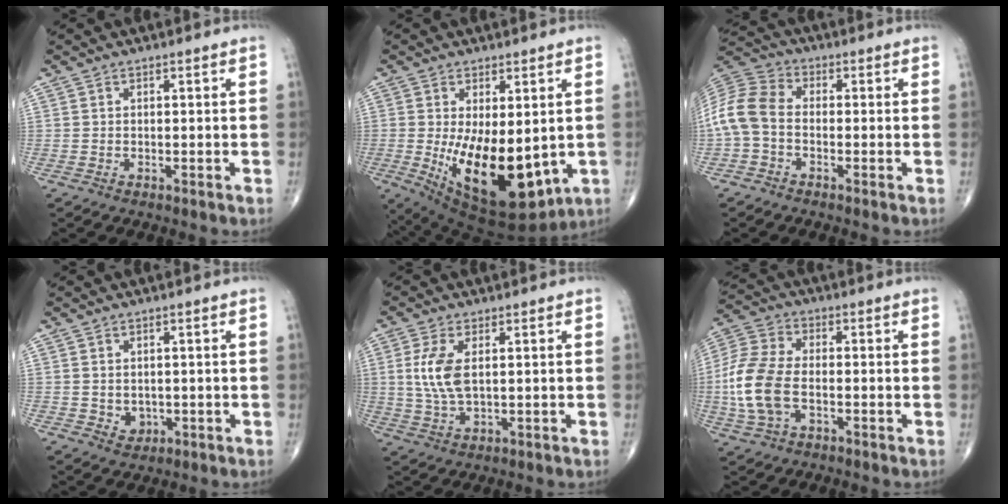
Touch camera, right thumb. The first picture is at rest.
{"total": 17.4, "force": [-2.2, 8.3, 15.1], "torque": [-0.236, -0.031, -0.005]}
{"total": 9.0, "force": [-1.5, 6.0, 6.5], "torque": [-0.135, 0.026, -0.046]}
{"total": 2.5, "force": [-0.2, 2.1, 1.3], "torque": [-0.010, -0.002, 0.006]}
{"total": 7.2, "force": [1.3, 3.3, 6.2], "torque": [-0.144, -0.005, 0.029]}
{"total": 12.8, "force": [-2.2, 7.4, 10.2], "torque": [-0.232, 0.018, -0.048]}